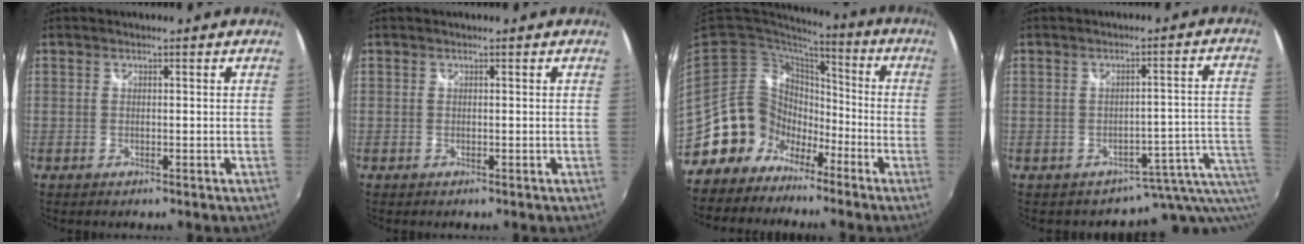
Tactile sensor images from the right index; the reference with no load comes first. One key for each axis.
{"total": 0.0}
{"total": 15.9, "fx": -9.0, "fy": 12.2, "fz": 4.9, "tx": -0.112, "ty": 0.030, "tz": -0.155}
{"total": 5.4, "fx": -3.0, "fy": 2.1, "fz": 4.0, "tx": -0.048, "ty": -0.003, "tz": -0.047}